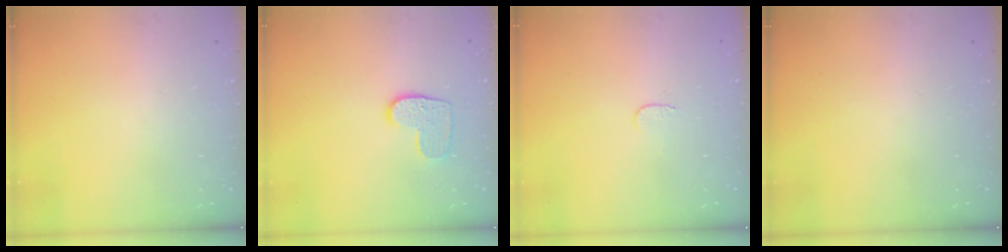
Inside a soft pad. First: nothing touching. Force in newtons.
{"total": 8.4, "press": 8.4, "slide": 0.4}
{"total": 3.0, "press": 3.0, "slide": 0.3}
{"total": 0.0}